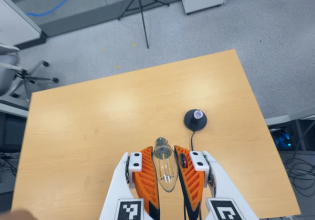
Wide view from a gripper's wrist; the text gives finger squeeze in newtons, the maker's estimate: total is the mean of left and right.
{"total": 21.1, "left": 23.0, "right": 19.3}